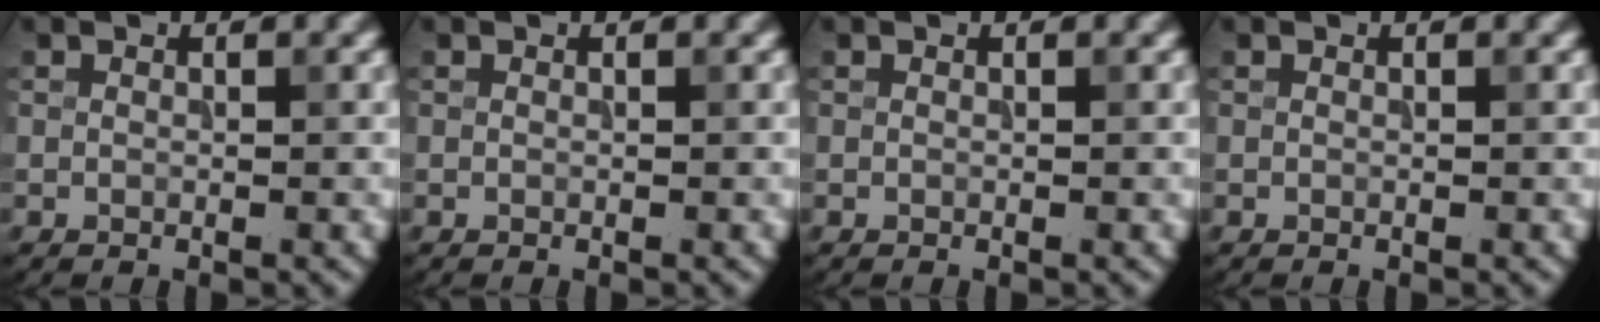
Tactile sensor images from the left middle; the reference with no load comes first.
{"total": 0.0}
{"total": 0.0}
{"total": 0.0}